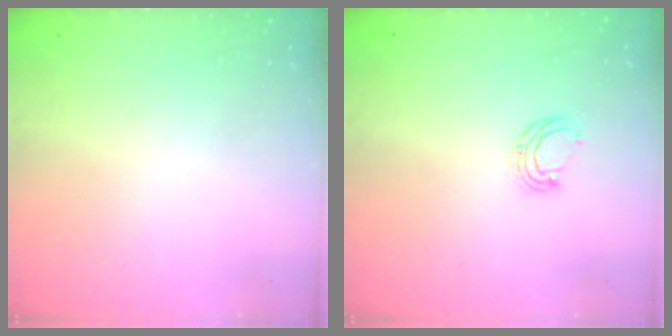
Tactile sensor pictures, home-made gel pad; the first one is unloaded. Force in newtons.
{"total": 5.6, "press": 5.6, "slide": 1.0}